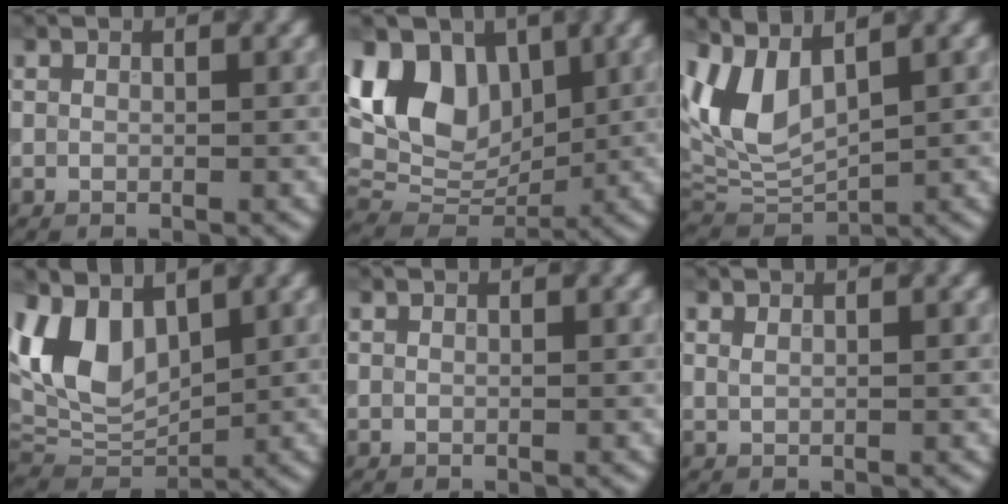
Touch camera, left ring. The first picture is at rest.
{"total": 10.5, "force": [3.2, 7.2, 7.0], "torque": [-0.128, 0.012, 0.047]}
{"total": 6.4, "force": [1.9, 3.4, 5.1], "torque": [-0.117, -0.003, 0.038]}
{"total": 7.5, "force": [2.4, 4.8, 5.3], "torque": [-0.108, -0.006, 0.040]}
{"total": 0.0}
{"total": 0.5, "force": [0.4, 0.2, 0.3], "torque": [-0.007, 0.001, 0.009]}